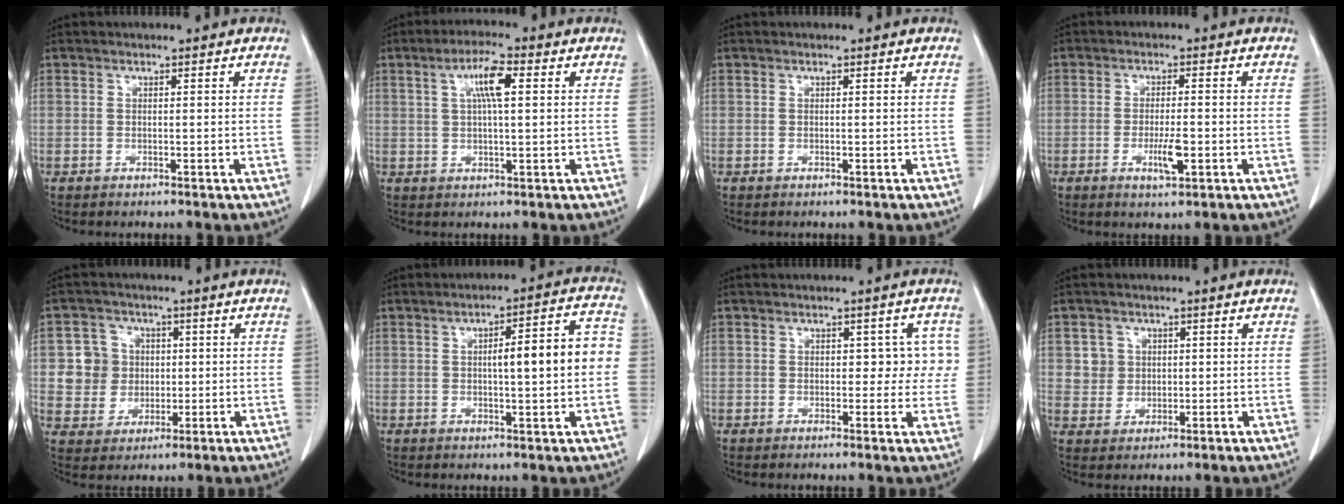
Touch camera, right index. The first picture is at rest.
{"total": 5.9, "force": [1.8, 0.8, 5.6], "torque": [-0.103, 0.009, 0.032]}
{"total": 0.0}
{"total": 4.0, "force": [-1.3, 0.7, 3.7], "torque": [-0.069, -0.003, -0.020]}
{"total": 6.8, "force": [0.9, 6.6, 1.1], "torque": [-0.025, 0.020, 0.021]}
{"total": 9.6, "force": [0.2, 1.5, 9.5], "torque": [-0.129, 0.027, 0.004]}
{"total": 3.8, "force": [0.7, 2.6, 2.7], "torque": [-0.016, 0.018, 0.007]}
{"total": 3.7, "force": [1.1, 3.5, 0.3], "torque": [0.001, 0.008, 0.022]}